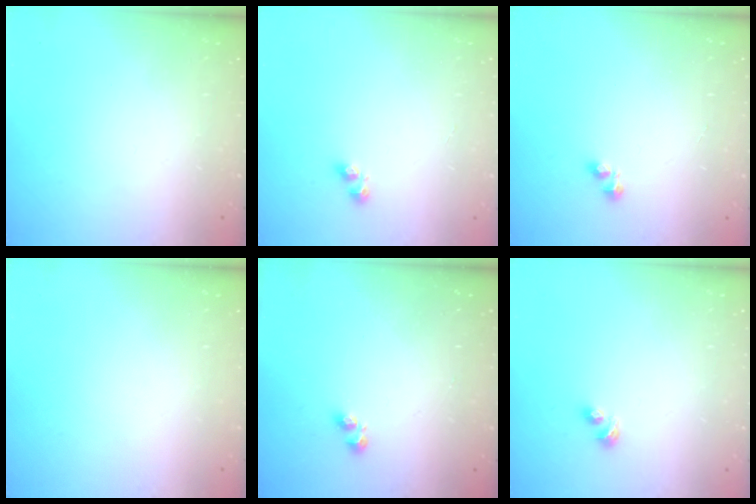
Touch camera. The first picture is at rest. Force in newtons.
{"total": 3.3, "press": 3.1, "slide": 1.2}
{"total": 2.1, "press": 2.1, "slide": 0.3}
{"total": 0.0}
{"total": 2.4, "press": 2.3, "slide": 0.4}
{"total": 3.4, "press": 3.3, "slide": 1.0}